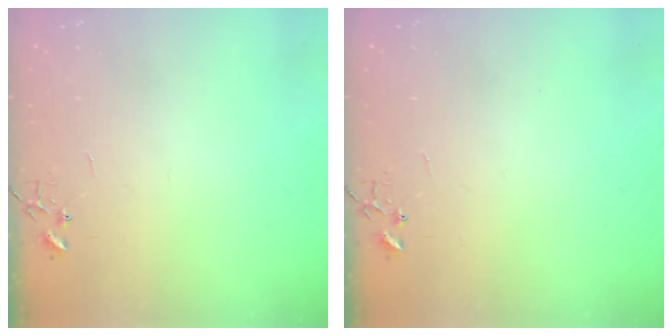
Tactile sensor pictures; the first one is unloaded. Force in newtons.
{"total": 0.0}